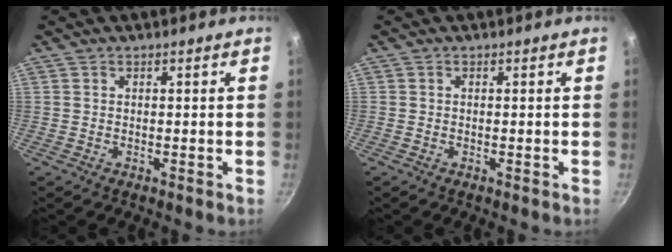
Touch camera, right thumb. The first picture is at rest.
{"total": 0.0}